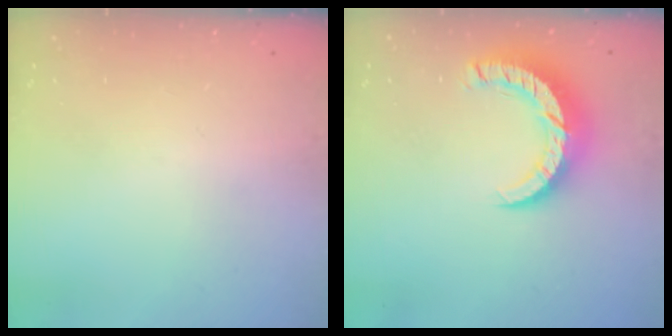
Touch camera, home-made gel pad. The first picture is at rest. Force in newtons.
{"total": 8.9, "press": 8.9, "slide": 0.9}